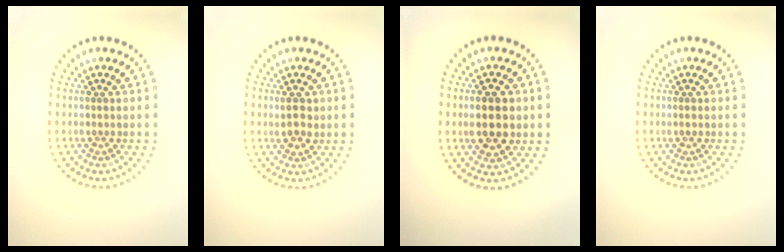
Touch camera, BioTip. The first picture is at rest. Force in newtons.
{"total": 2.1, "press": 2.1, "slide": 0.5}
{"total": 4.5, "press": 4.5, "slide": 0.3}
{"total": 0.7, "press": 0.7, "slide": 0.1}